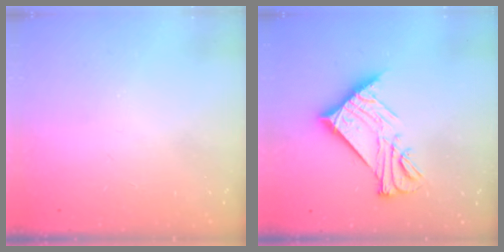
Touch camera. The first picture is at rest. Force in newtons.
{"total": 15.4, "press": 15.4, "slide": 0.4}